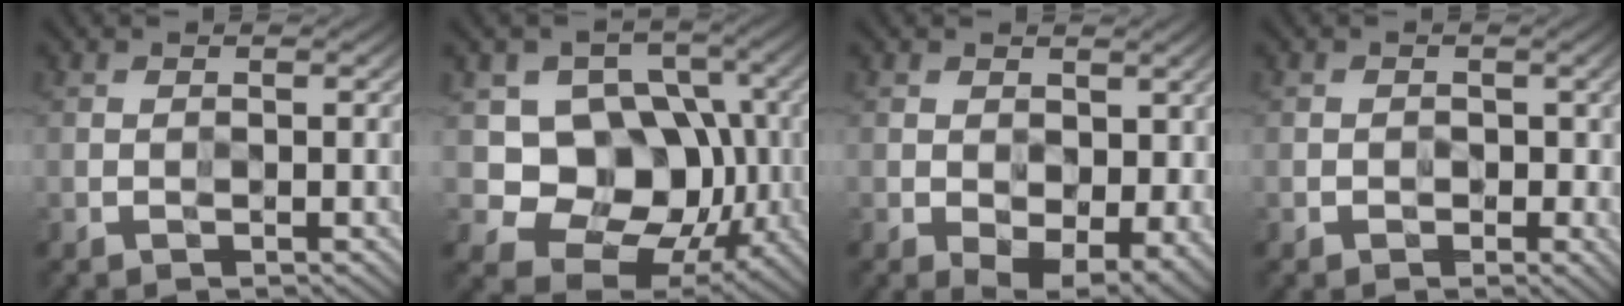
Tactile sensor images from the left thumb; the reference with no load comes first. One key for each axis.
{"total": 12.7, "fx": -0.5, "fy": 10.2, "fz": 7.5, "tx": -0.120, "ty": -0.020, "tz": -0.024}
{"total": 5.1, "fx": -0.6, "fy": 3.4, "fz": 3.8, "tx": -0.068, "ty": -0.023, "tz": -0.004}
{"total": 1.0, "fx": -0.1, "fy": 0.9, "fz": 0.3, "tx": -0.001, "ty": -0.005, "tz": -0.004}